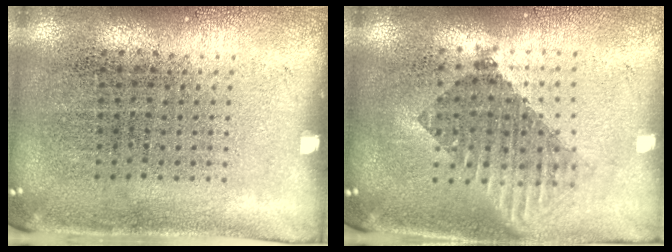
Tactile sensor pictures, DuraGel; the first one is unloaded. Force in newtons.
{"total": 1.6, "press": 1.4, "slide": 0.9}